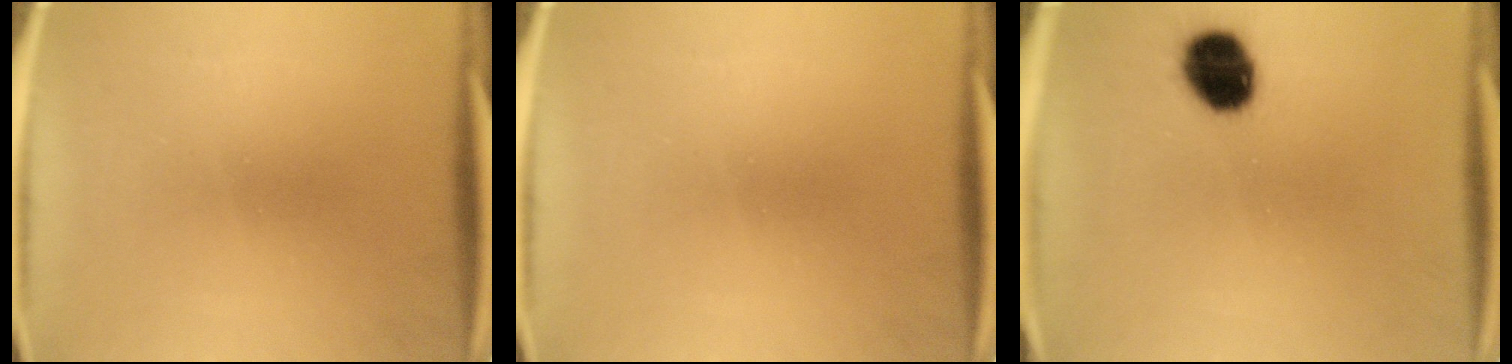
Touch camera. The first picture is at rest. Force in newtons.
{"total": 0.0}
{"total": 11.1}